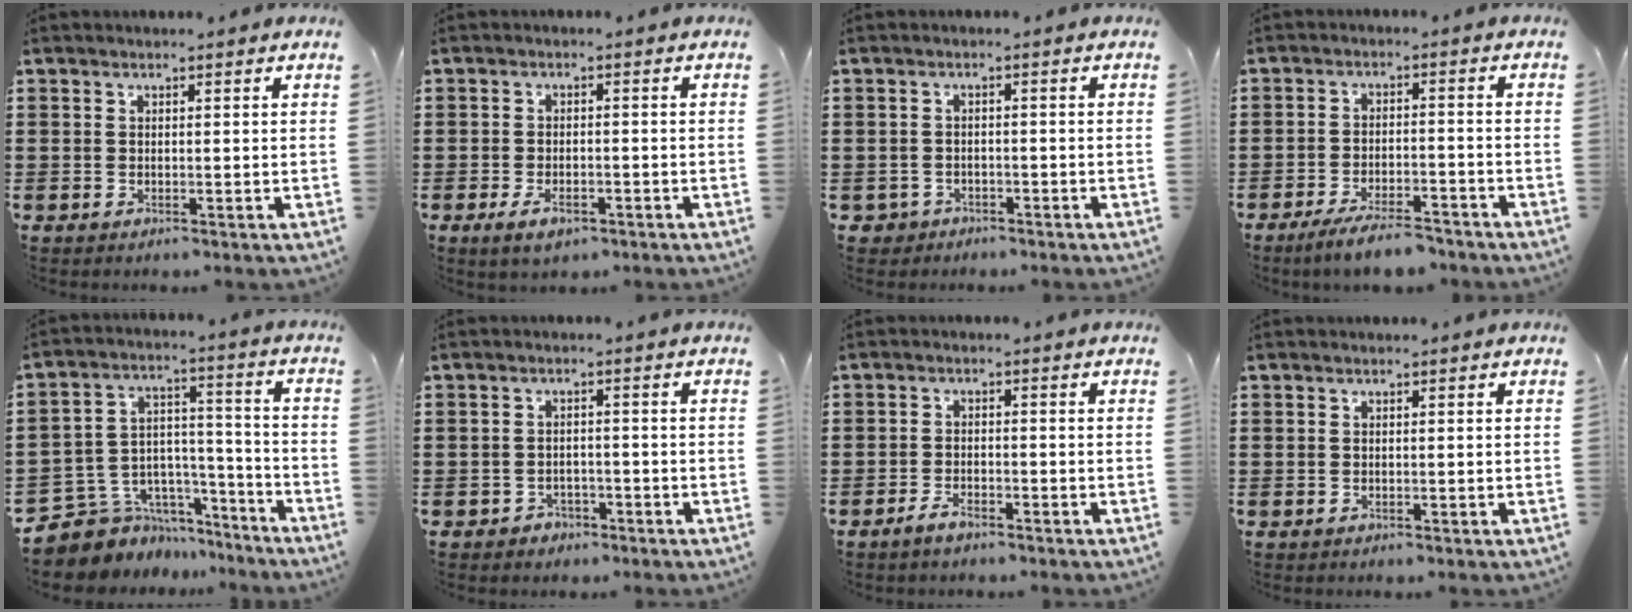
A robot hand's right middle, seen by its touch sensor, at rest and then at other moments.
{"total": 3.1, "force": [-1.8, 1.5, 2.0], "torque": [-0.042, -0.002, -0.034]}
{"total": 1.6, "force": [-1.4, 0.9, -0.1], "torque": [-0.006, -0.001, -0.031]}
{"total": 5.4, "force": [-4.7, 0.7, 2.5], "torque": [-0.054, -0.006, -0.091]}
{"total": 7.1, "force": [-5.3, 4.6, 0.6], "torque": [-0.036, 0.000, -0.099]}
{"total": 1.9, "force": [-1.7, 0.8, 0.0], "torque": [-0.009, 0.000, -0.038]}
{"total": 2.6, "force": [-2.1, 0.8, 1.3], "torque": [-0.032, 0.001, -0.042]}
{"total": 0.0}